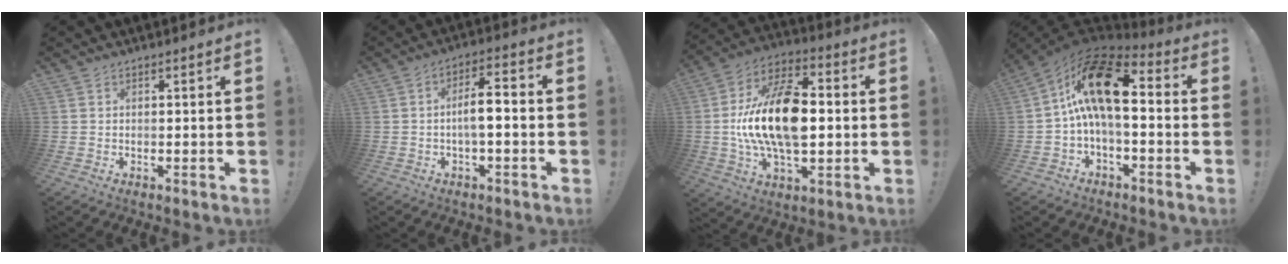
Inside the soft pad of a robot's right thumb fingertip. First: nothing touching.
{"total": 7.5, "force": [-1.0, 2.4, 7.1], "torque": [-0.120, 0.008, -0.022]}
{"total": 21.9, "force": [-0.4, 12.3, 18.1], "torque": [-0.339, 0.009, -0.003]}
{"total": 18.0, "force": [3.4, 7.8, 15.8], "torque": [-0.275, -0.007, 0.061]}